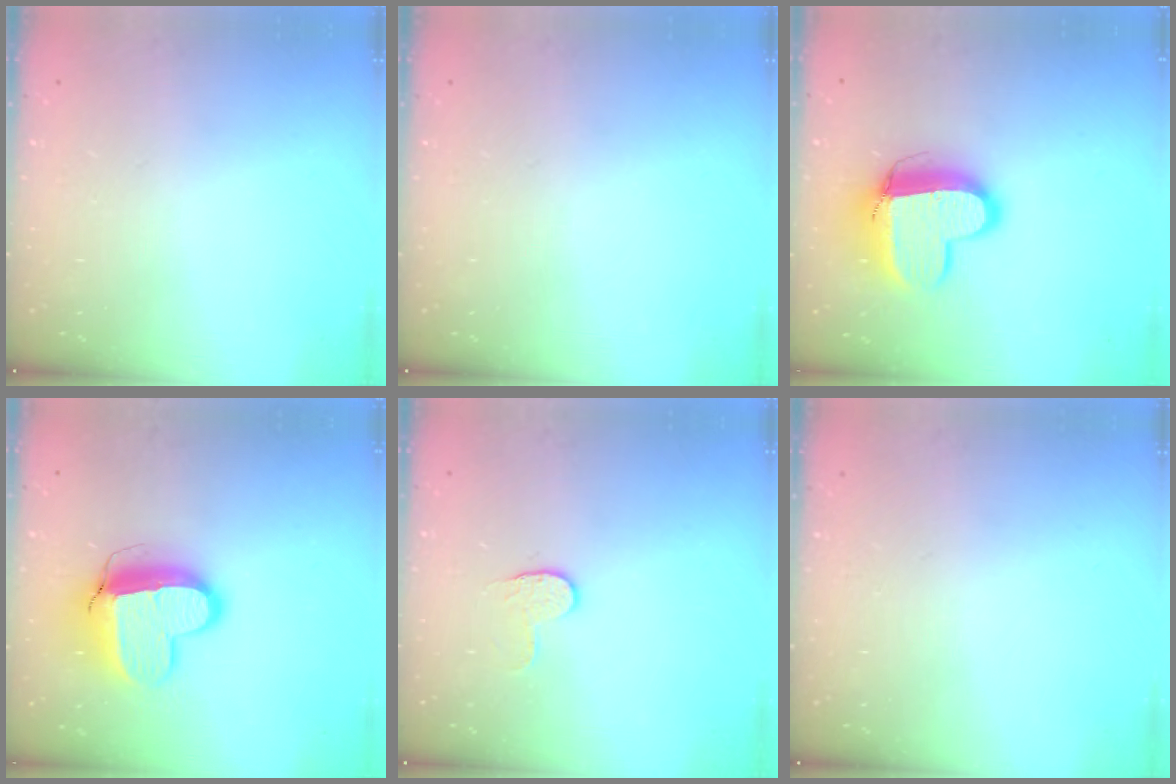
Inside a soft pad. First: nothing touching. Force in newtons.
{"total": 0.0}
{"total": 12.9, "press": 12.8, "slide": 1.4}
{"total": 13.1, "press": 13.0, "slide": 1.3}
{"total": 3.6, "press": 3.6, "slide": 0.4}
{"total": 0.0}